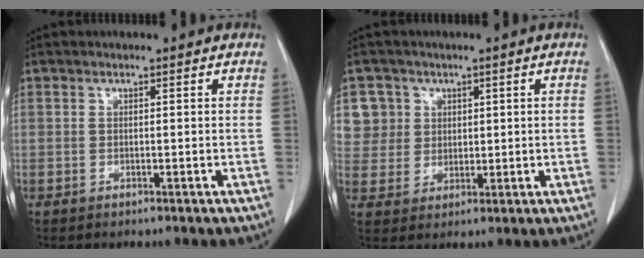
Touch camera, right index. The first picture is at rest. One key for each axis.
{"total": 6.6, "fx": 2.6, "fy": 6.0, "fz": 0.0, "tx": 0.010, "ty": 0.013, "tz": 0.058}